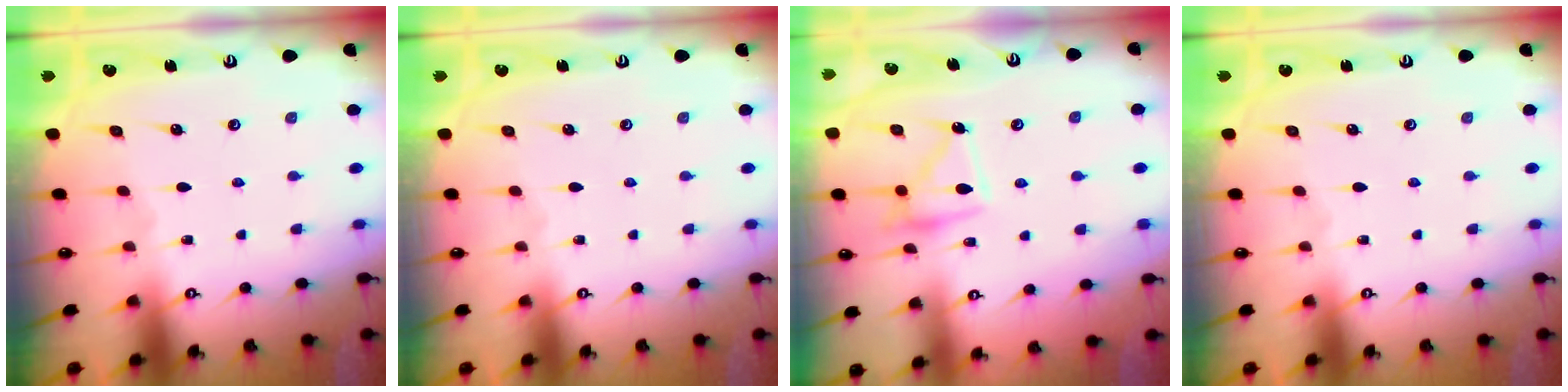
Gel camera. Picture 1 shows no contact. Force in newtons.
{"total": 0.0}
{"total": 12.7, "press": 12.7, "slide": 1.1}
{"total": 0.0}